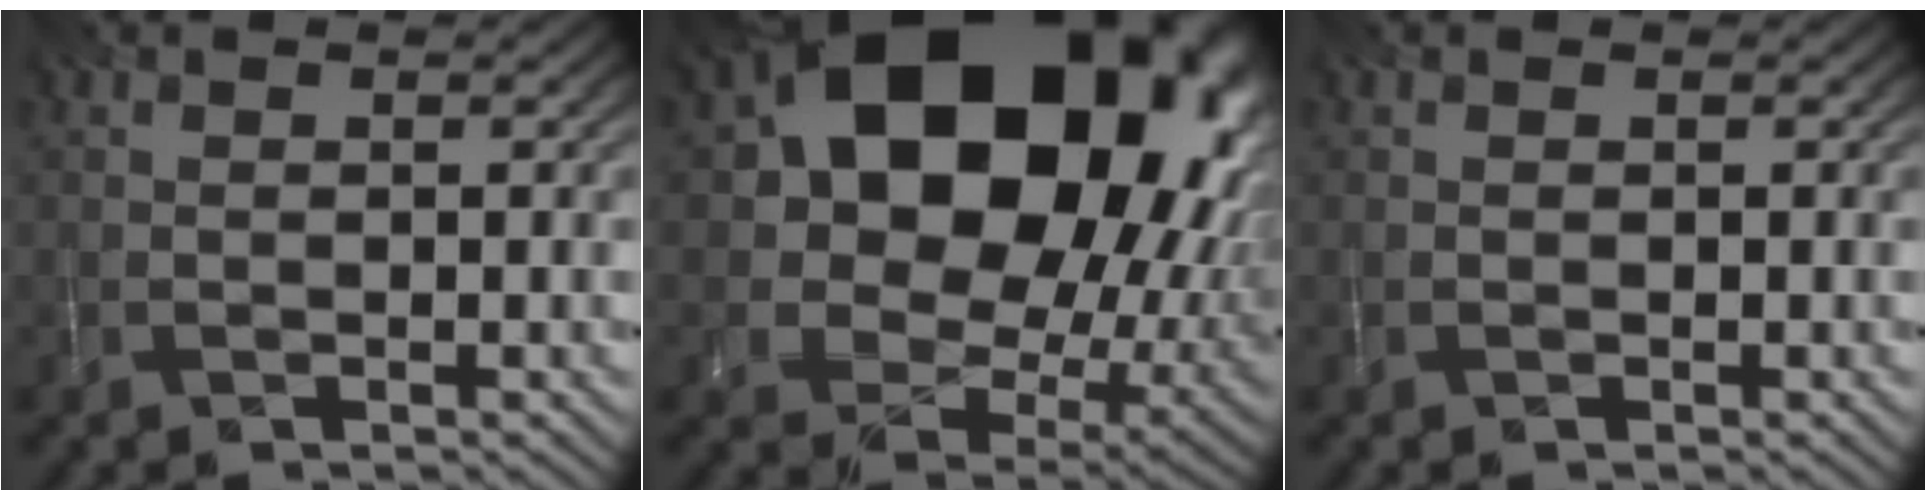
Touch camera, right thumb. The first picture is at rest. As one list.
[{"total": 21.2, "force": [6.0, 15.7, 12.9], "torque": [-0.237, -0.010, 0.151]}, {"total": 0.0}]